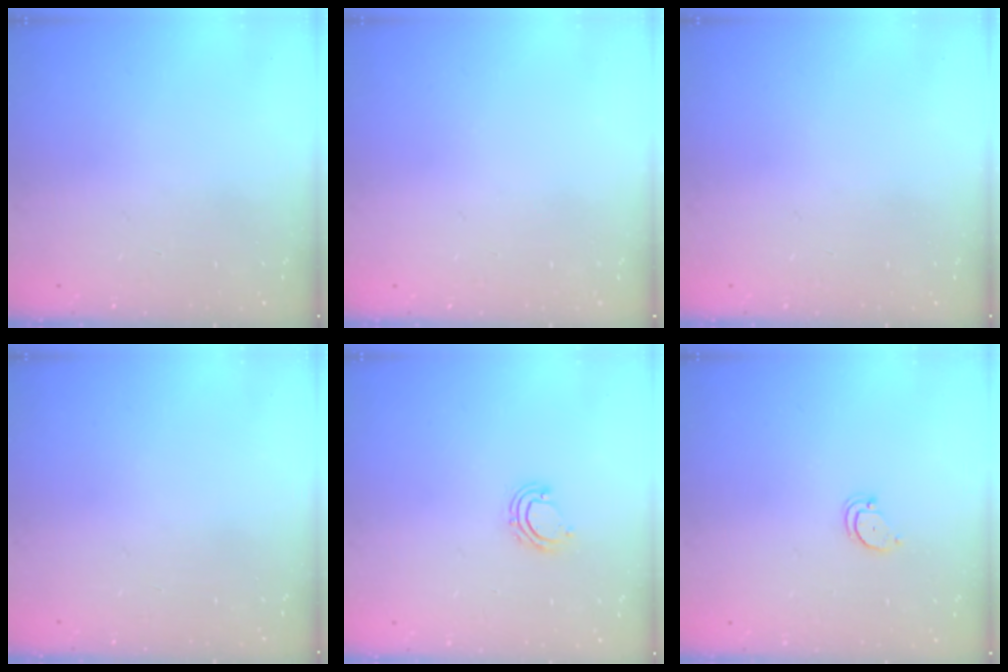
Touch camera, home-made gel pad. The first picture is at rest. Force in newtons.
{"total": 0.0}
{"total": 0.0}
{"total": 0.0}
{"total": 6.5, "press": 6.5, "slide": 0.4}
{"total": 2.4, "press": 2.4, "slide": 0.2}